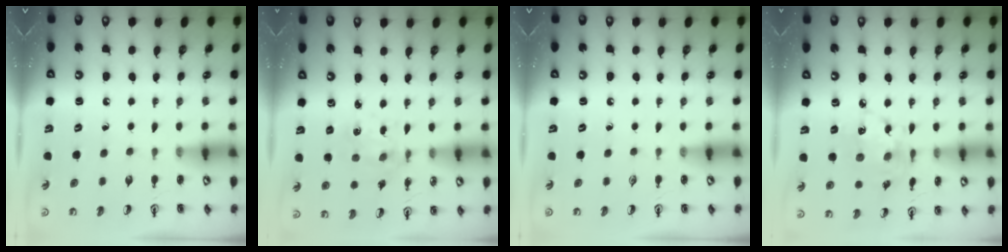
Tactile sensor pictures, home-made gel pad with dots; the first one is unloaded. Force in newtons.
{"total": 1.8, "press": 1.8, "slide": 0.3}
{"total": 0.0}
{"total": 11.4, "press": 11.4, "slide": 0.7}